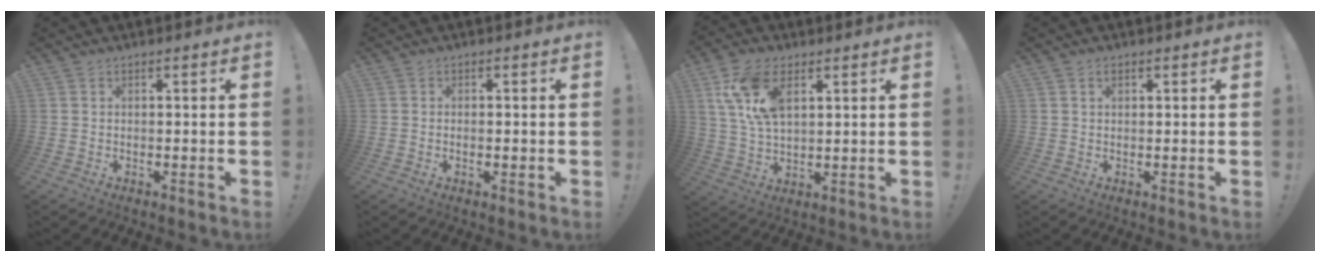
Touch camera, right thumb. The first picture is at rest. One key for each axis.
{"total": 0.9, "fx": -0.2, "fy": 0.3, "fz": 0.9, "tx": -0.007, "ty": -0.001, "tz": -0.004}
{"total": 13.0, "fx": 5.5, "fy": 7.4, "fz": 9.2, "tx": -0.194, "ty": -0.002, "tz": 0.104}
{"total": 1.4, "fx": 0.6, "fy": 0.9, "fz": 0.9, "tx": -0.020, "ty": 0.003, "tz": 0.010}